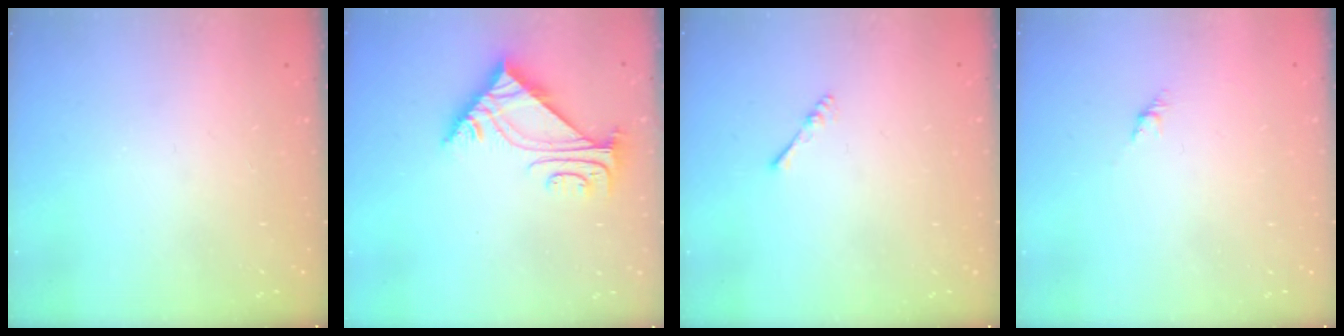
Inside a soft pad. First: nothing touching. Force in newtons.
{"total": 5.5, "press": 5.4, "slide": 0.9}
{"total": 2.2, "press": 2.2, "slide": 0.4}
{"total": 2.7, "press": 2.6, "slide": 0.7}